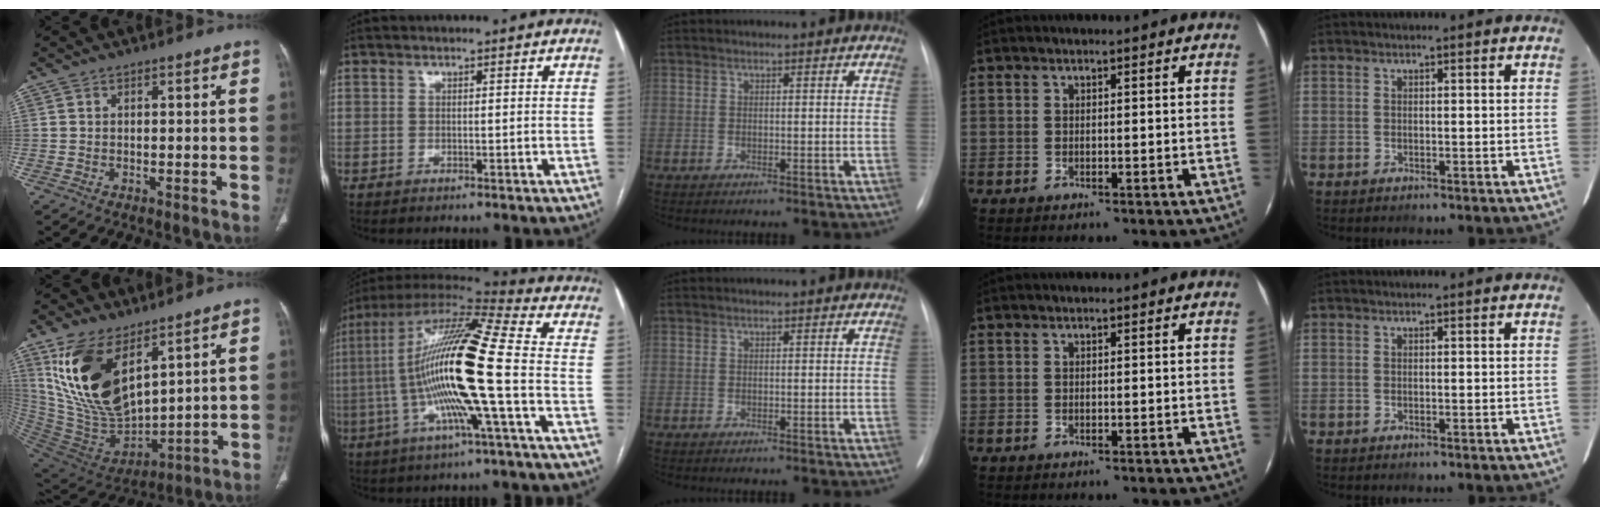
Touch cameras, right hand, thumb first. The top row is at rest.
{"thumb": {"total": 20.2, "force": [10.0, 9.8, 14.6], "torque": [-0.258, -0.054, 0.215]}, "index": {"total": 20.5, "force": [-2.8, 0.5, 20.3], "torque": [-0.390, 0.004, -0.065]}}